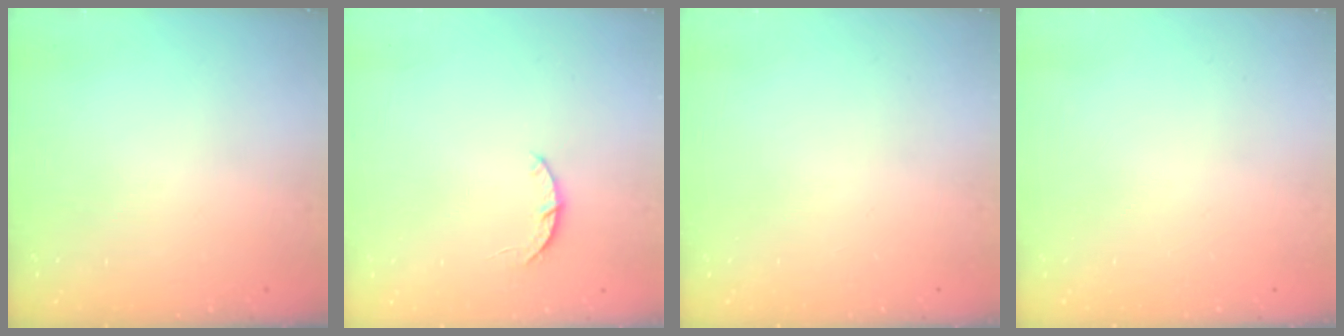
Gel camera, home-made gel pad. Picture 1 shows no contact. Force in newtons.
{"total": 3.0, "press": 3.0, "slide": 0.5}
{"total": 0.0}
{"total": 0.0}